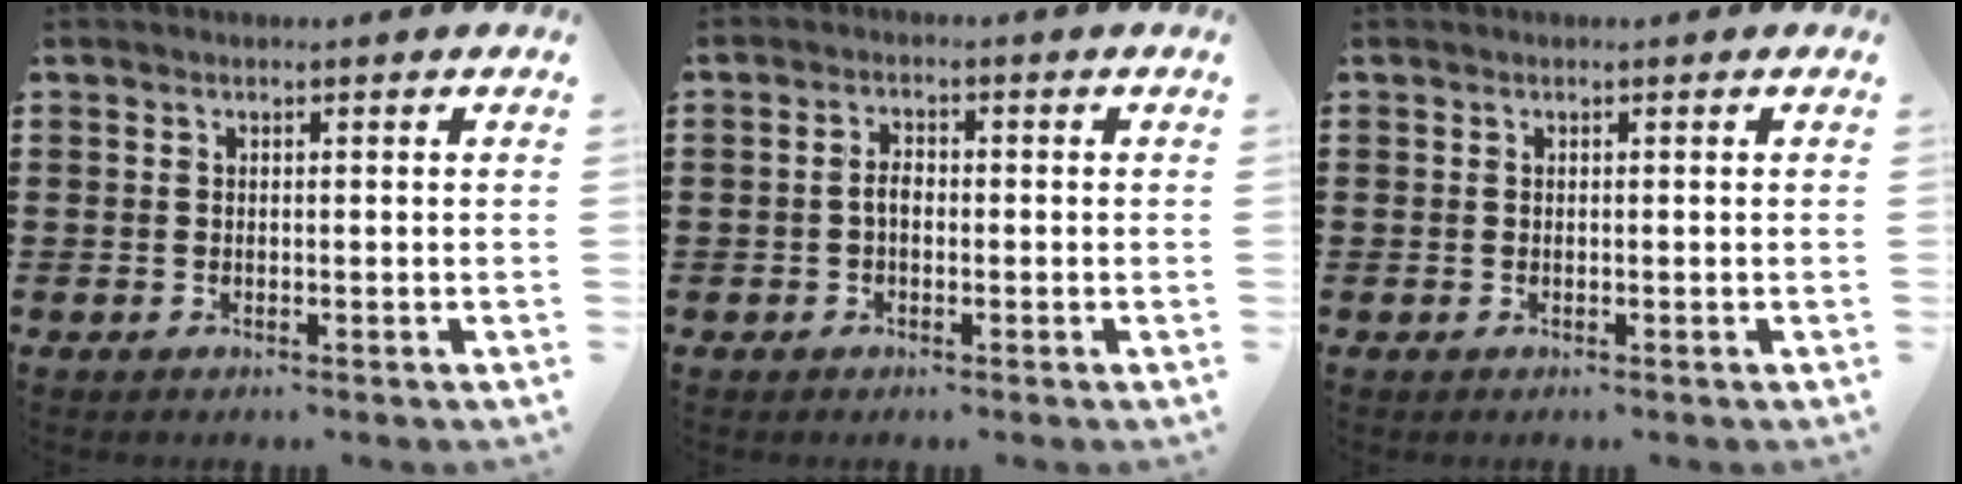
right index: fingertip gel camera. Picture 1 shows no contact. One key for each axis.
{"total": 2.1, "fx": -0.4, "fy": 1.1, "fz": 1.8, "tx": -0.042, "ty": 0.000, "tz": -0.011}
{"total": 0.0}